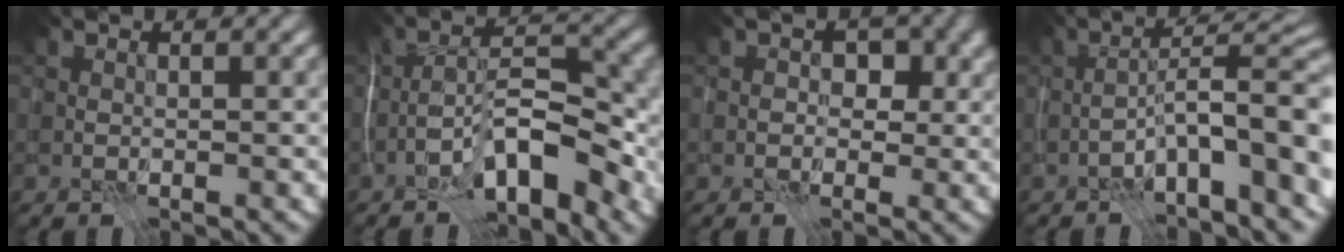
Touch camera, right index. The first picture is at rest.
{"total": 7.4, "force": [-3.9, 2.8, 5.6], "torque": [-0.087, 0.023, -0.074]}
{"total": 2.8, "force": [0.1, 2.2, 1.7], "torque": [-0.007, 0.001, -0.002]}
{"total": 8.6, "force": [-3.3, 2.2, 7.6], "torque": [-0.105, 0.029, -0.058]}